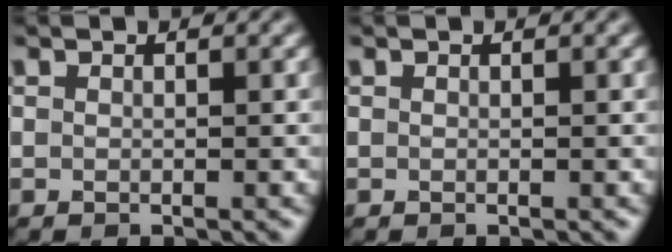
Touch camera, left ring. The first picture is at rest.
{"total": 0.0}